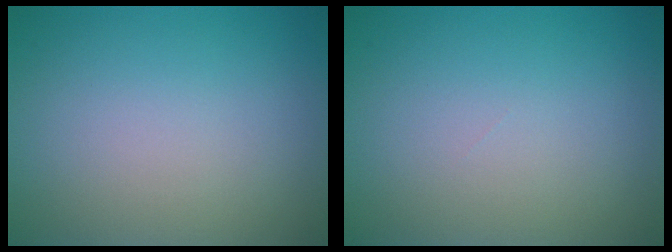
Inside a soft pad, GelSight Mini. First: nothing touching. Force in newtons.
{"total": 0.0}